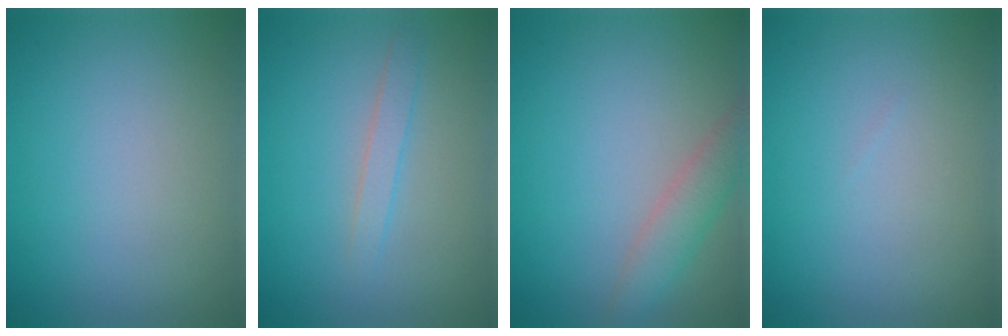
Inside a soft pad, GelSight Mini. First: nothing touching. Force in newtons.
{"total": 1.6, "press": 1.6, "slide": 0.0}
{"total": 2.9, "press": 2.9, "slide": 0.1}
{"total": 0.0}